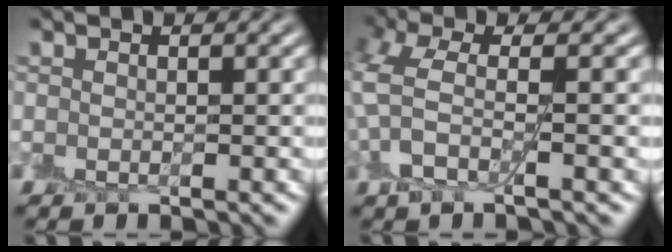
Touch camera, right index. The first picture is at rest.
{"total": 4.2, "force": [0.1, 1.9, 3.7], "torque": [-0.083, 0.004, -0.004]}